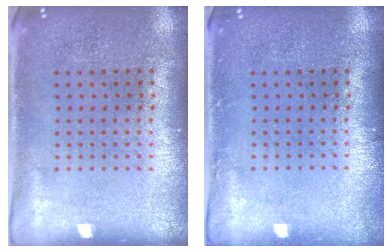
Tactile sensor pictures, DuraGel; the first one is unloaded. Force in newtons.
{"total": 0.7, "press": 0.7, "slide": 0.1}